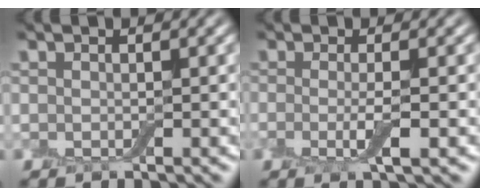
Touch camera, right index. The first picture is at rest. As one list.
[{"total": 2.7, "force": [-0.5, 0.6, 2.6], "torque": [-0.052, -0.010, -0.012]}]